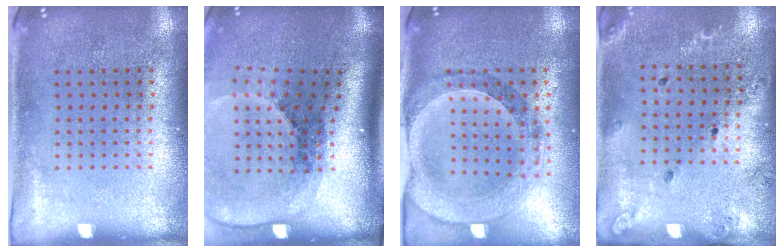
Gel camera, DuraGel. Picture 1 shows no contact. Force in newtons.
{"total": 2.8, "press": 1.9, "slide": 2.0}
{"total": 1.4, "press": 1.4, "slide": 0.3}
{"total": 1.3, "press": 1.2, "slide": 0.4}